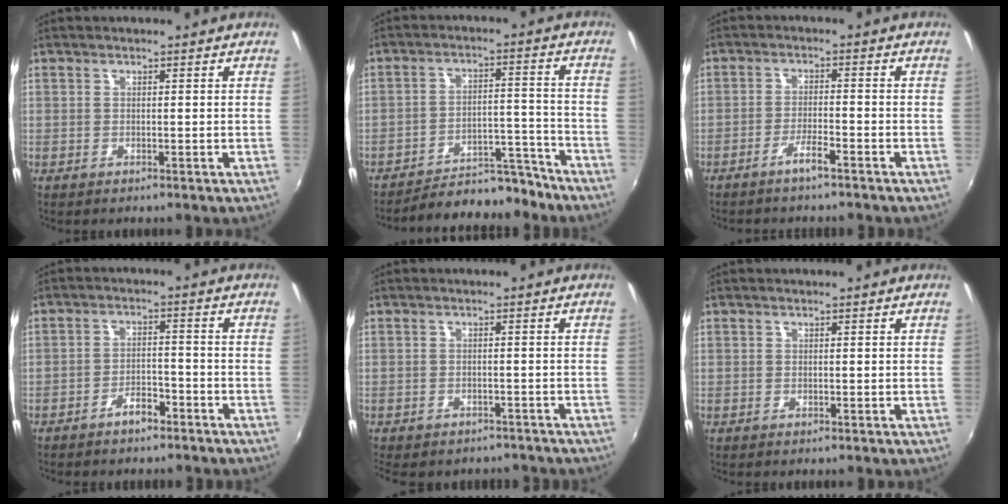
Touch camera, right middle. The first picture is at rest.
{"total": 13.2, "force": [-12.4, 3.4, 3.1], "torque": [-0.066, 0.028, -0.169]}
{"total": 3.2, "force": [-2.6, 0.1, 1.8], "torque": [-0.050, 0.005, -0.047]}
{"total": 4.1, "force": [-3.3, 1.6, 1.9], "torque": [-0.046, 0.011, -0.046]}
{"total": 8.3, "force": [-7.0, 3.2, 2.9], "torque": [-0.067, -0.019, -0.092]}
{"total": 0.0}